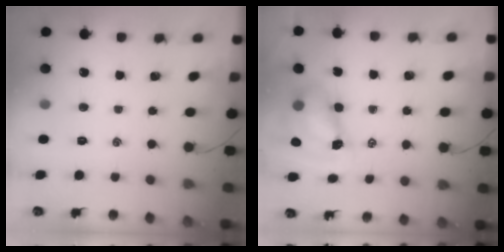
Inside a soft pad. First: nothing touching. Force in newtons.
{"total": 8.7, "press": 8.6, "slide": 1.7}